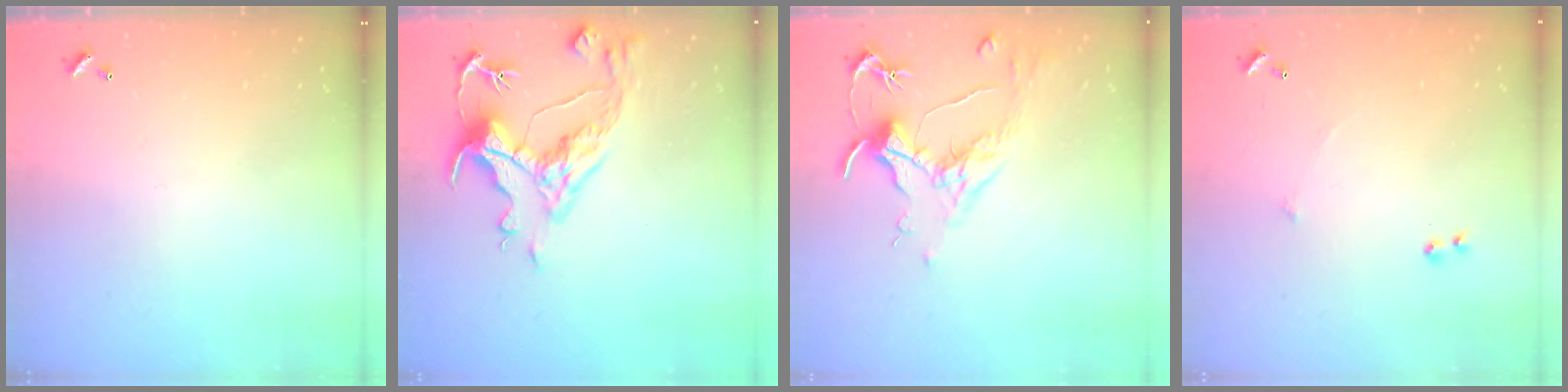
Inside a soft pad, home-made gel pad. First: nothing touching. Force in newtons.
{"total": 7.1, "press": 6.9, "slide": 1.4}
{"total": 1.7, "press": 1.4, "slide": 0.9}
{"total": 6.1, "press": 6.1, "slide": 0.7}